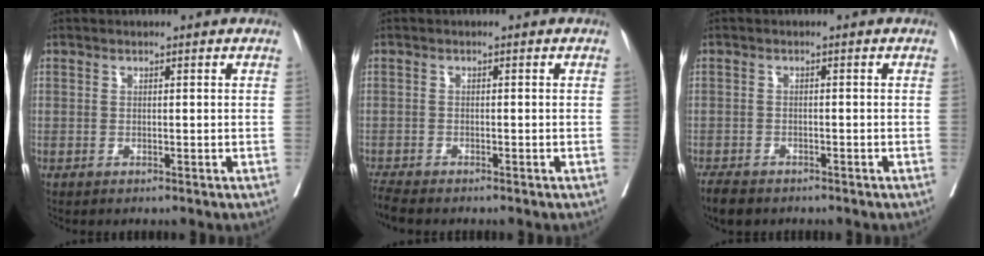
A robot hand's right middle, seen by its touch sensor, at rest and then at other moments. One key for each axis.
{"total": 3.1, "fx": -2.9, "fy": 0.2, "fz": 1.1, "tx": -0.022, "ty": -0.013, "tz": -0.053}
{"total": 4.2, "fx": -3.4, "fy": 1.7, "fz": 1.7, "tx": -0.029, "ty": -0.007, "tz": -0.053}